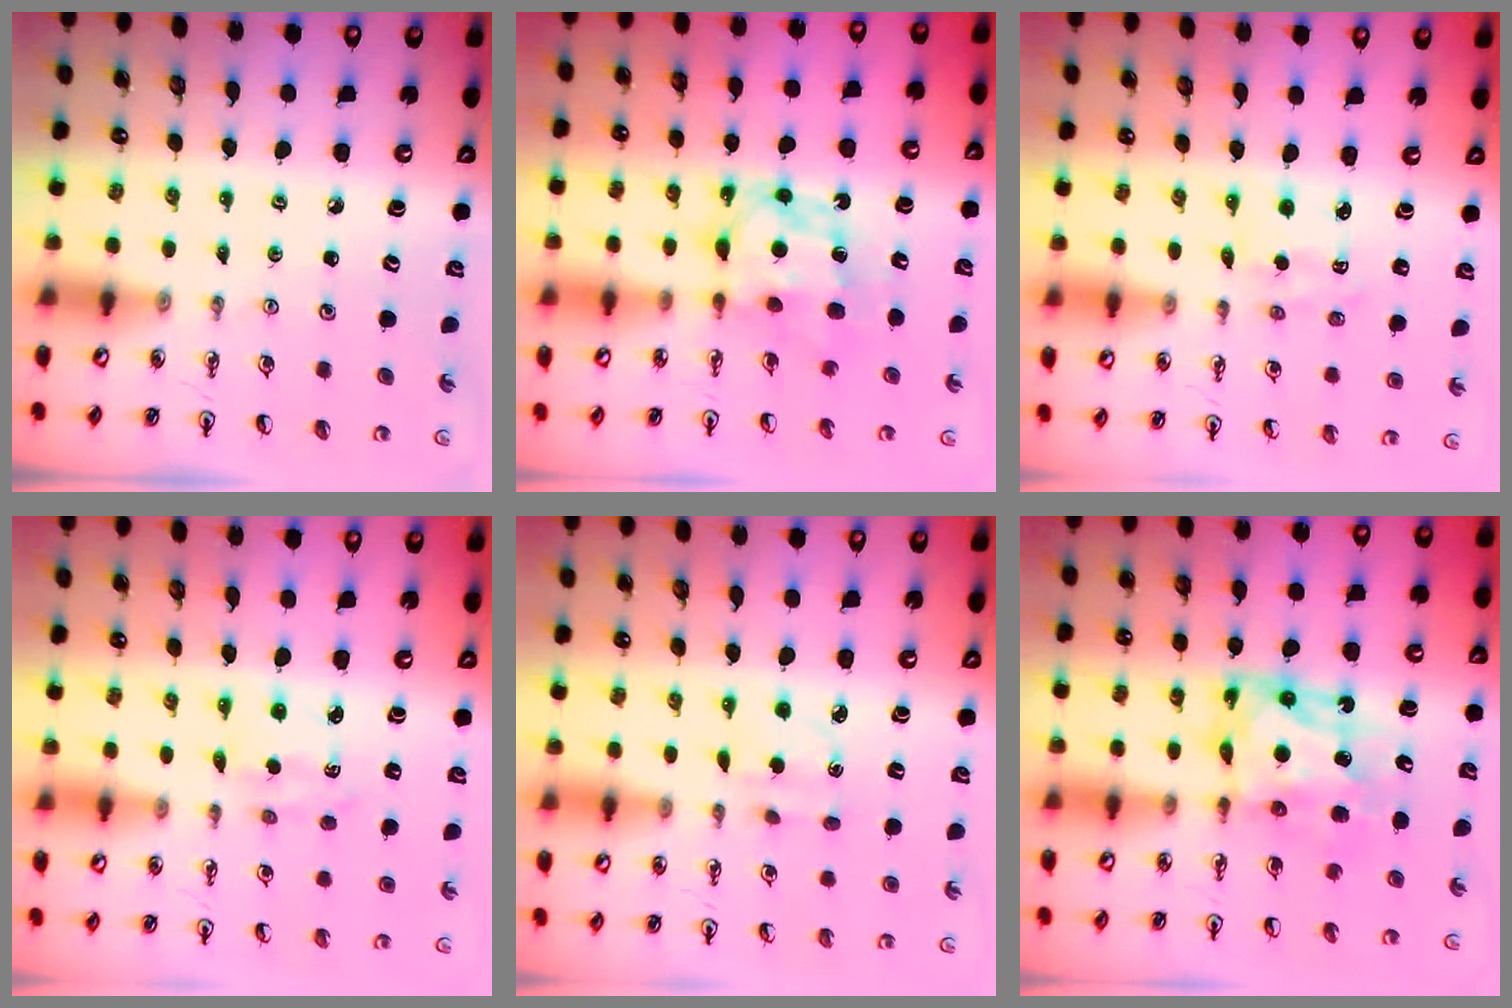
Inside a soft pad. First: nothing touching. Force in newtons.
{"total": 7.0, "press": 7.0, "slide": 0.4}
{"total": 1.9, "press": 1.8, "slide": 0.6}
{"total": 2.2, "press": 2.2, "slide": 0.4}
{"total": 2.3, "press": 2.1, "slide": 0.8}
{"total": 8.3, "press": 8.3, "slide": 0.7}